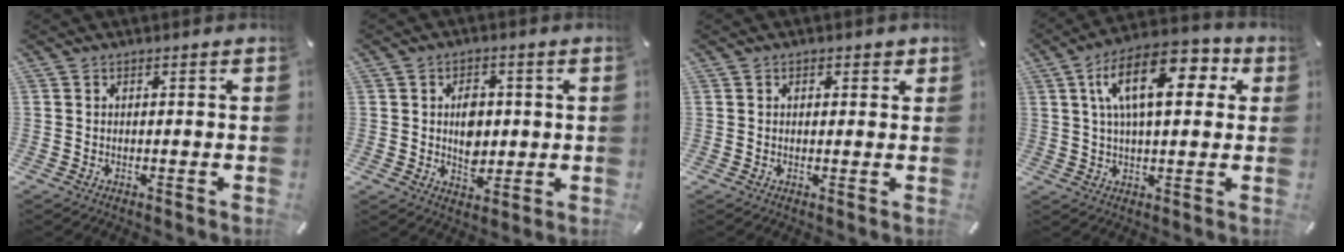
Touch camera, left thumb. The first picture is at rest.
{"total": 7.0, "force": [0.2, 5.6, 4.3], "torque": [-0.045, -0.002, 0.000]}
{"total": 1.8, "force": [0.5, 1.3, 1.1], "torque": [-0.008, 0.001, 0.004]}
{"total": 16.2, "force": [5.5, 7.8, 13.1], "torque": [-0.221, 0.003, 0.089]}